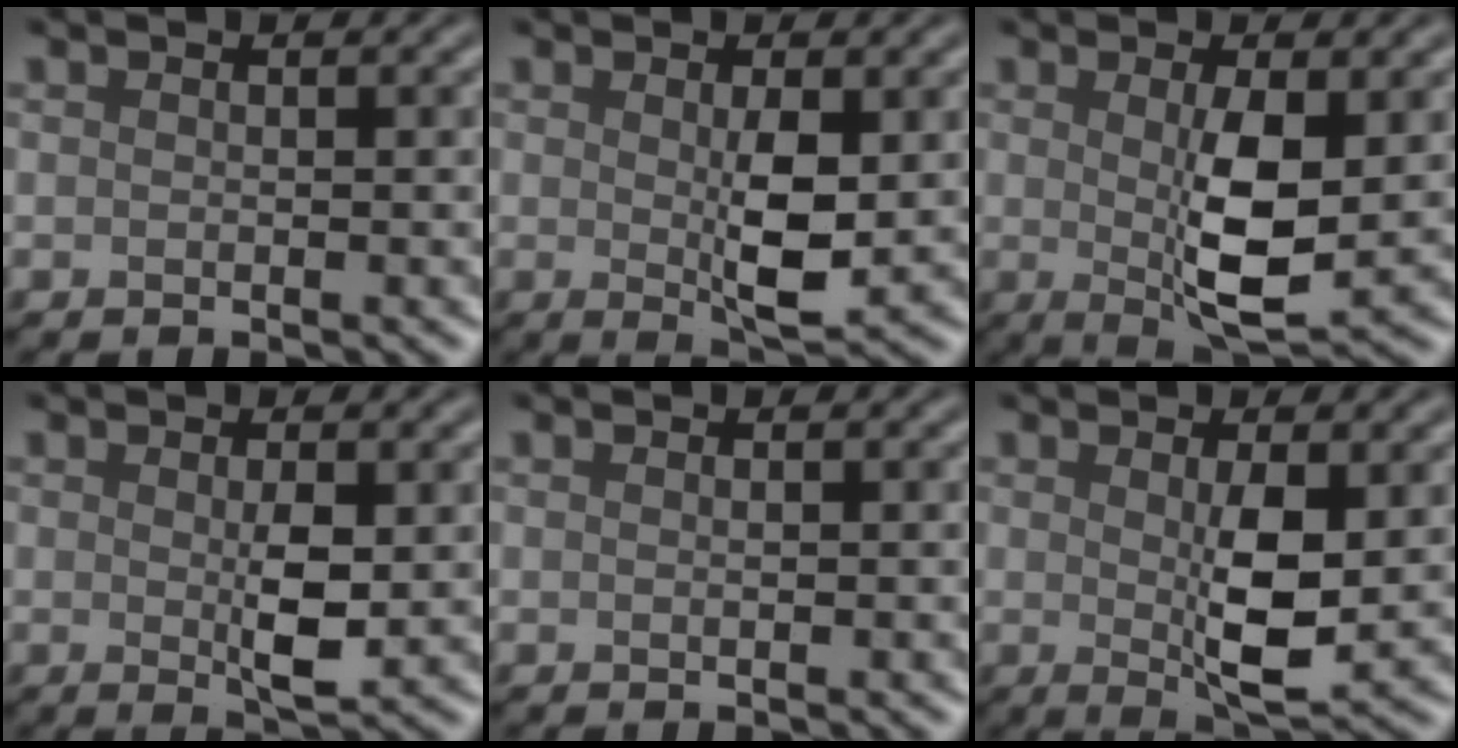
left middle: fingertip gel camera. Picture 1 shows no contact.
{"total": 3.5, "force": [0.2, 0.9, 3.4], "torque": [-0.065, -0.007, 0.008]}
{"total": 5.3, "force": [0.2, 1.4, 5.2], "torque": [-0.094, -0.012, 0.008]}
{"total": 2.7, "force": [0.0, 0.6, 2.6], "torque": [-0.052, -0.006, 0.003]}
{"total": 0.0}
{"total": 4.2, "force": [0.2, 1.0, 4.0], "torque": [-0.077, -0.010, 0.009]}